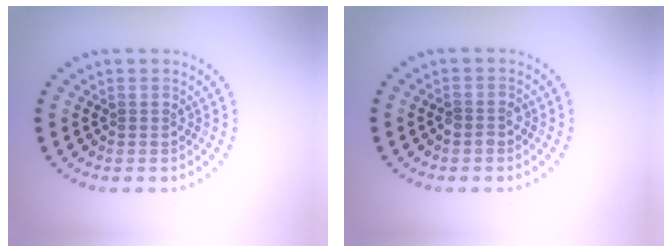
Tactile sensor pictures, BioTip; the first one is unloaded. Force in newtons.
{"total": 1.0, "press": 1.0, "slide": 0.3}